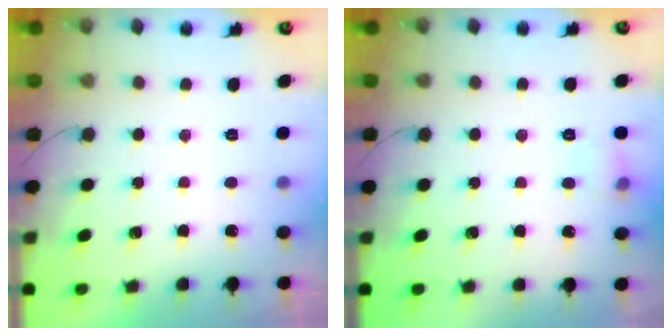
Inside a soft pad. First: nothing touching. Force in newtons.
{"total": 5.5, "press": 5.3, "slide": 1.6}